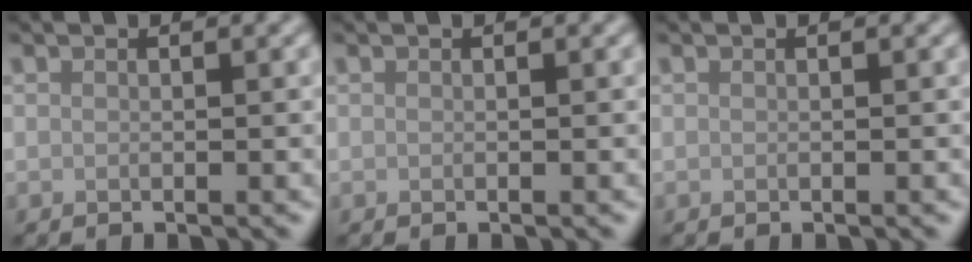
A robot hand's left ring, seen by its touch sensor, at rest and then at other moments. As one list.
[{"total": 0.0}, {"total": 0.0}]